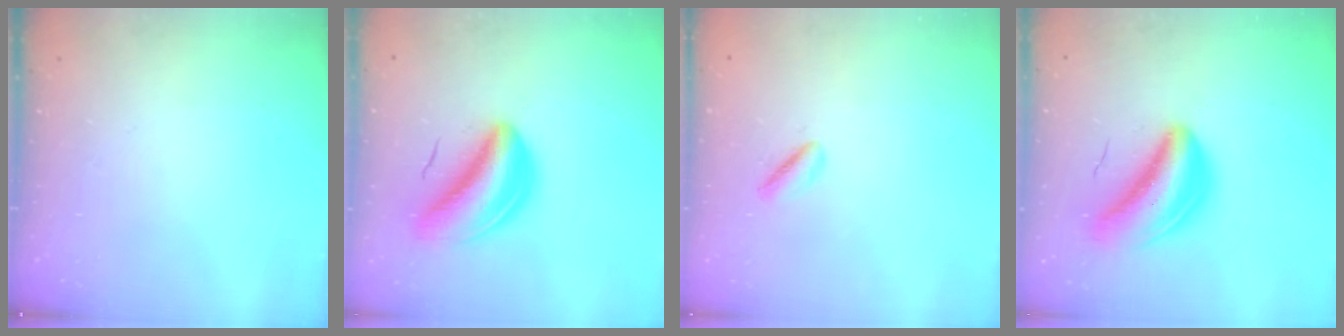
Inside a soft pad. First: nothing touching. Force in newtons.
{"total": 8.7, "press": 8.4, "slide": 2.4}
{"total": 2.0, "press": 1.7, "slide": 1.1}
{"total": 9.1, "press": 8.5, "slide": 3.2}